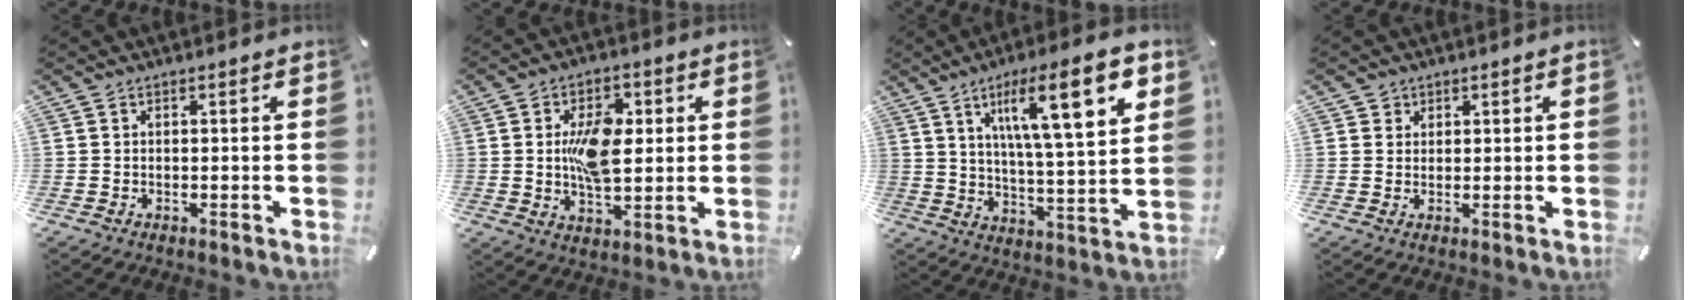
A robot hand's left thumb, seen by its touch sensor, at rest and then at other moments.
{"total": 12.0, "force": [1.3, 7.1, 9.7], "torque": [-0.177, 0.000, 0.015]}
{"total": 18.4, "force": [9.1, 4.3, 15.5], "torque": [-0.244, -0.033, 0.135]}
{"total": 1.8, "force": [0.9, 1.6, 0.2], "torque": [0.003, -0.001, 0.014]}